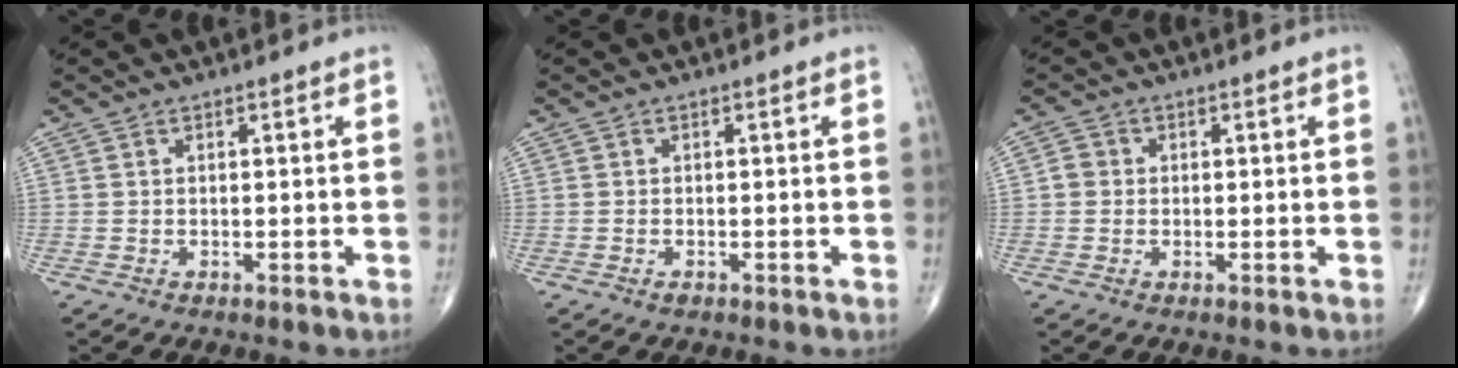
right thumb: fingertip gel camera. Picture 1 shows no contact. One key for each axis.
{"total": 0.6, "fx": -0.4, "fy": 0.3, "fz": 0.3, "tx": -0.004, "ty": 0.001, "tz": -0.006}
{"total": 2.1, "fx": -0.1, "fy": 1.9, "fz": 0.7, "tx": -0.002, "ty": 0.006, "tz": -0.005}